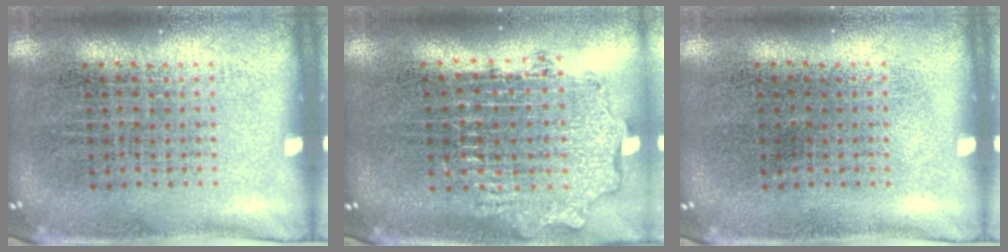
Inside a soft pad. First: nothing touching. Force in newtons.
{"total": 1.9, "press": 1.4, "slide": 1.2}
{"total": 0.0}